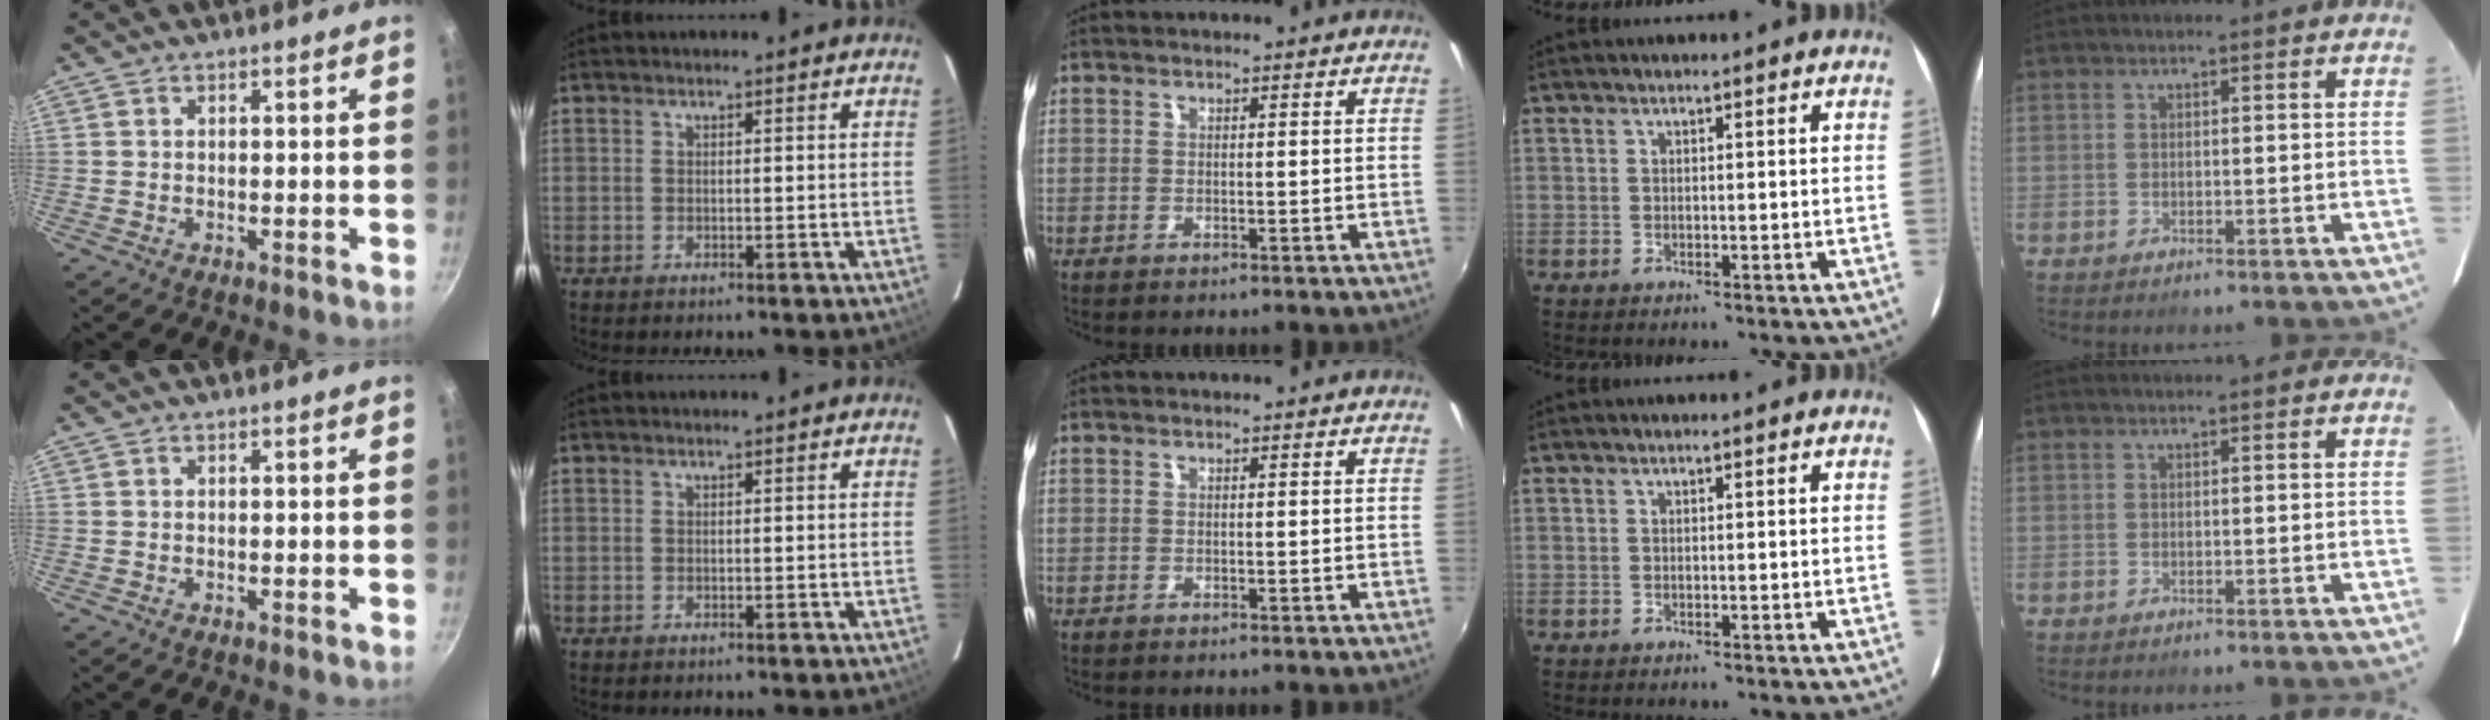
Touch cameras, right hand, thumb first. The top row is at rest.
{}